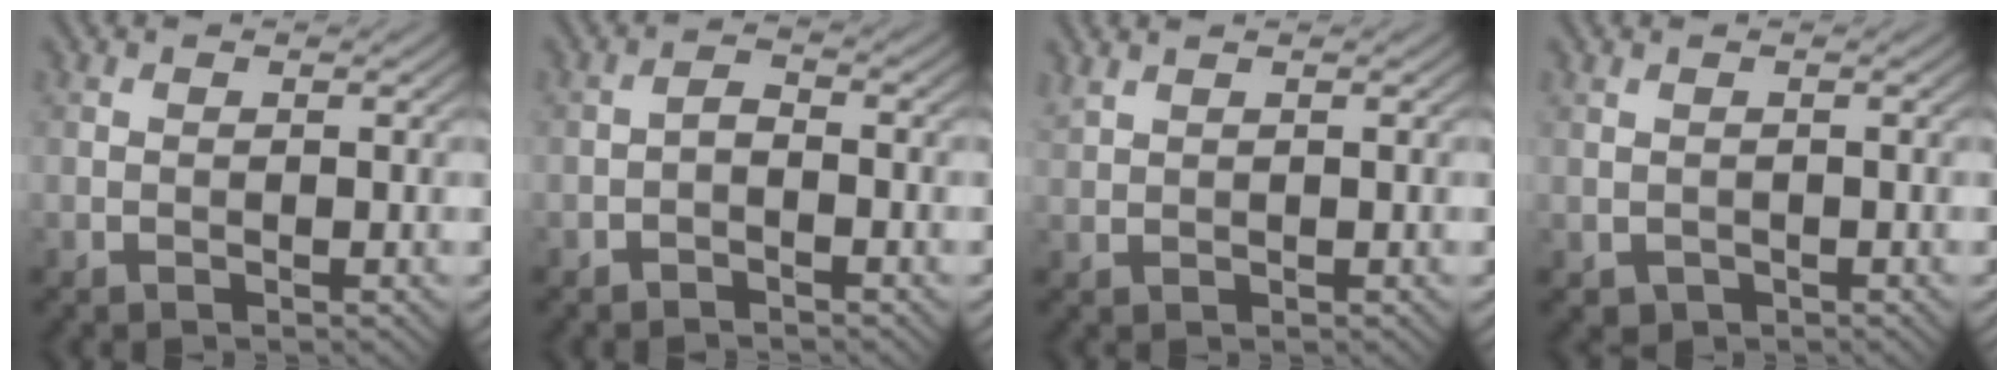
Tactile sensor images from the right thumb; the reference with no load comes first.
{"total": 1.6, "force": [-1.1, 0.7, 1.0], "torque": [-0.018, 0.004, -0.026]}
{"total": 1.3, "force": [1.2, 0.2, 0.6], "torque": [-0.021, 0.005, 0.029]}
{"total": 0.7, "force": [-0.2, 0.6, 0.3], "torque": [-0.012, -0.005, 0.002]}